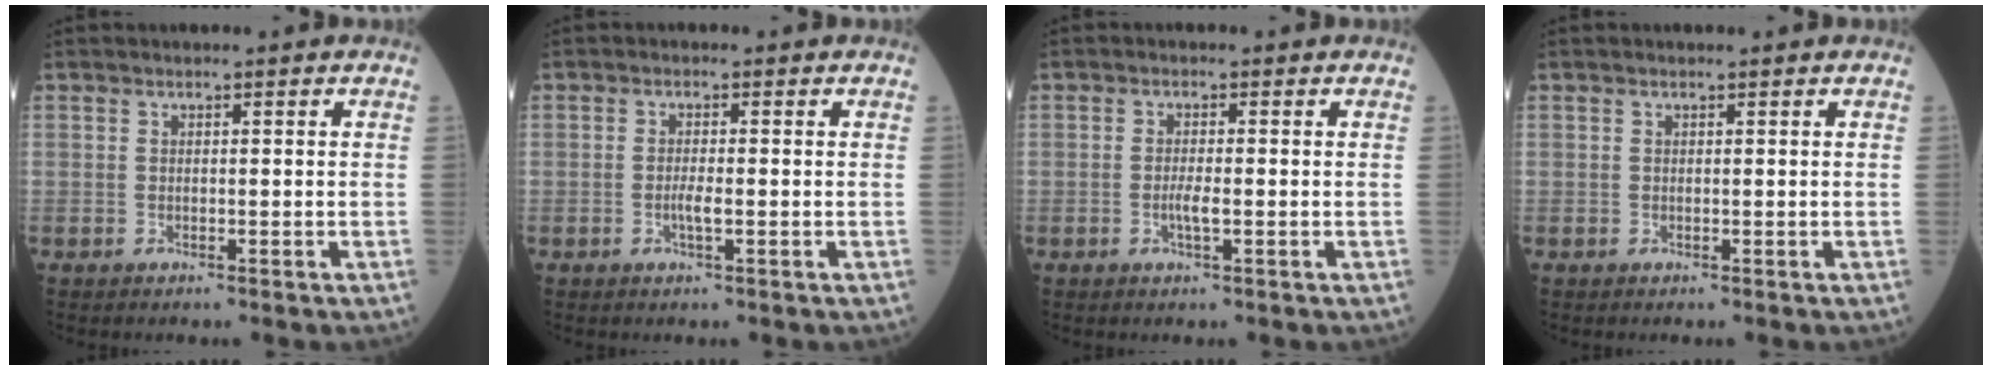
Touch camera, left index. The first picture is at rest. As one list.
[{"total": 1.8, "force": [-0.5, 0.3, 1.7], "torque": [-0.034, 0.000, -0.009]}, {"total": 2.0, "force": [-0.5, 0.3, 1.9], "torque": [-0.038, 0.000, -0.010]}, {"total": 0.0}]